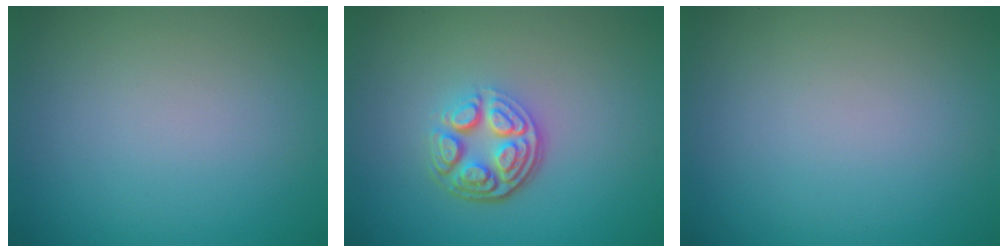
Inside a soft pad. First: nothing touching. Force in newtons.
{"total": 4.7, "press": 3.3, "slide": 3.3}
{"total": 0.0}